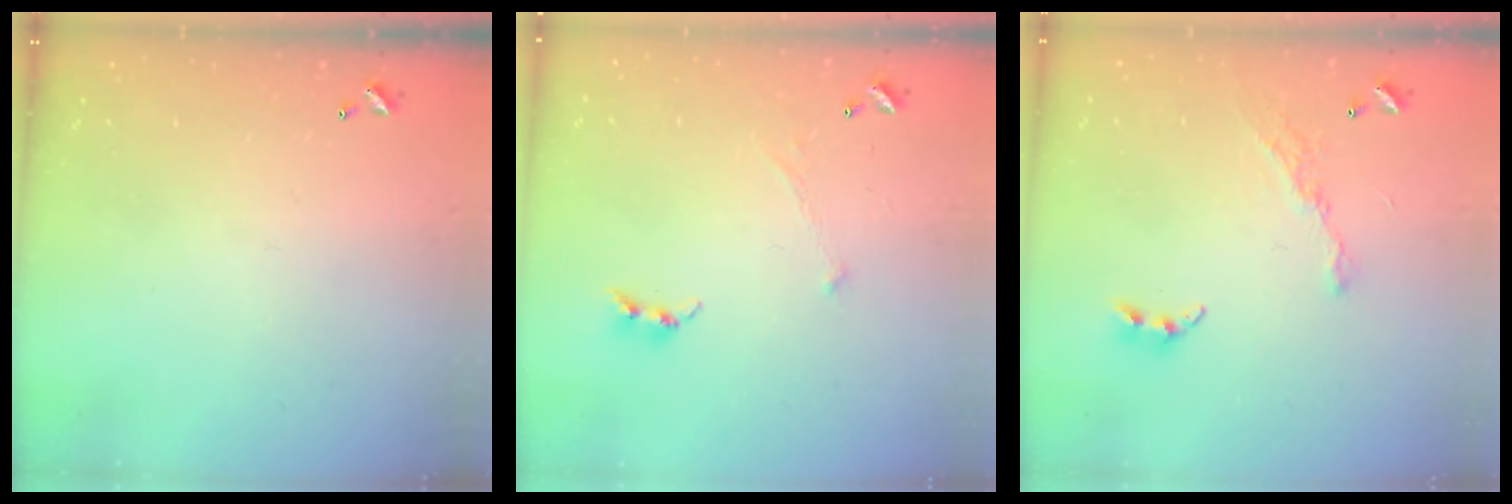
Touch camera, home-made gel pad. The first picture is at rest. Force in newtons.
{"total": 0.6, "press": 0.6, "slide": 0.3}
{"total": 8.2, "press": 8.2, "slide": 0.9}